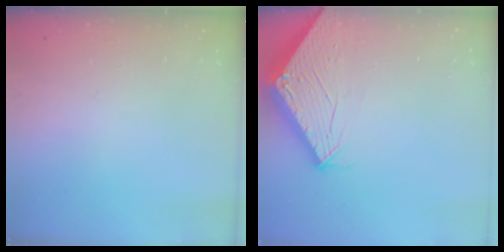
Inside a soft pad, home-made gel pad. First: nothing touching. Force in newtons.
{"total": 2.7, "press": 2.7, "slide": 0.1}